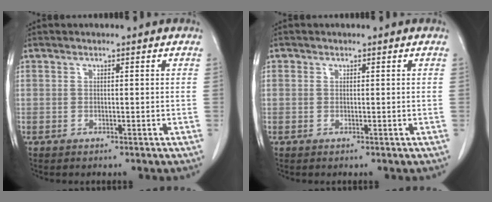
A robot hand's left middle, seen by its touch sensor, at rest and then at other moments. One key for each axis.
{"total": 0.0}